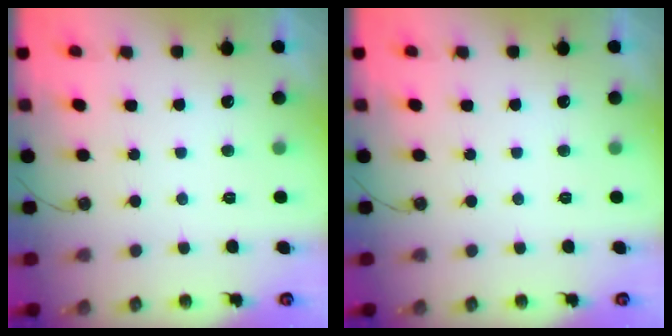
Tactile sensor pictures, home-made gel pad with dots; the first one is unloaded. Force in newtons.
{"total": 0.0}